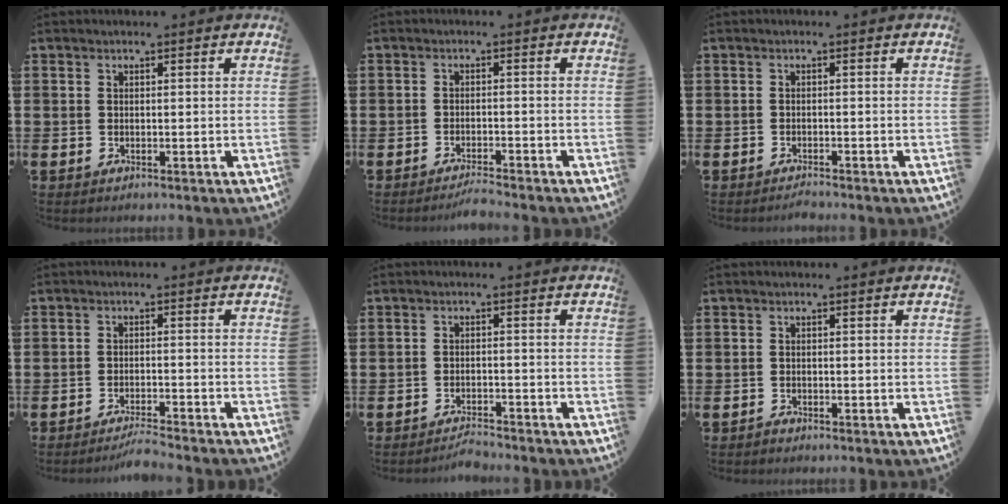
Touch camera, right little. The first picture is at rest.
{"total": 1.8, "force": [-1.7, -0.1, 0.5], "torque": [-0.009, 0.004, -0.034]}
{"total": 0.9, "force": [-0.9, 0.0, 0.1], "torque": [-0.004, -0.002, -0.017]}
{"total": 2.5, "force": [-2.3, -0.2, 0.9], "torque": [-0.014, 0.007, -0.046]}
{"total": 1.9, "force": [-1.9, 0.0, 0.2], "torque": [-0.008, 0.005, -0.040]}
{"total": 0.6, "force": [-0.6, 0.1, 0.0], "torque": [-0.002, -0.002, -0.012]}